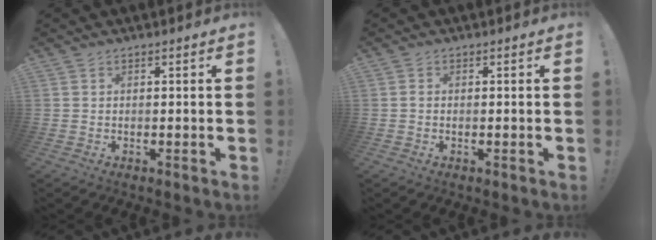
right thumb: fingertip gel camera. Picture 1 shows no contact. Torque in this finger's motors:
{"motor_torque": [-0.03, -0.20, -0.05, 0.16, -0.03]}